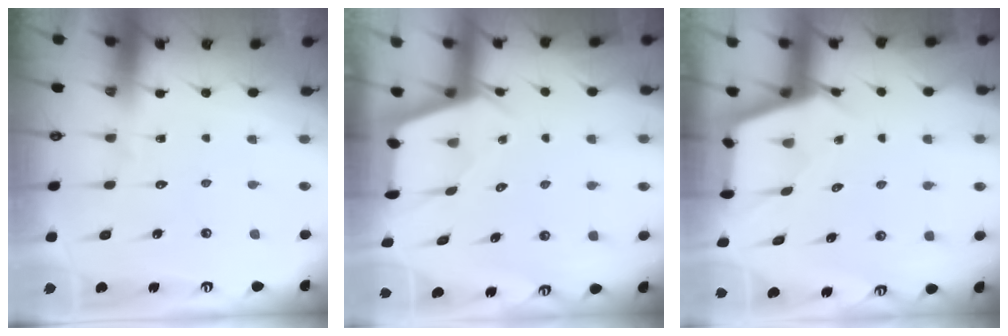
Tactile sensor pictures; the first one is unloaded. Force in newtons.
{"total": 2.4, "press": 2.4, "slide": 0.3}
{"total": 2.7, "press": 2.7, "slide": 0.3}